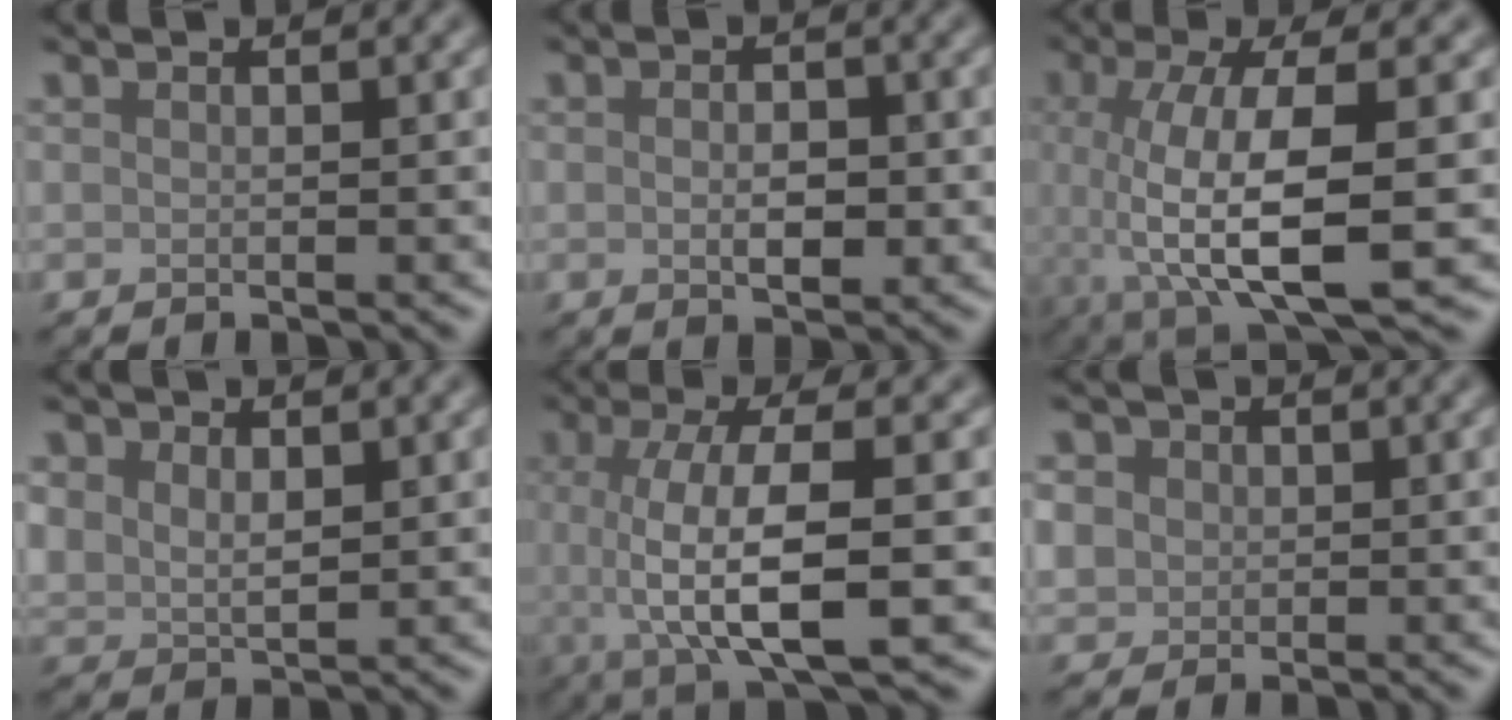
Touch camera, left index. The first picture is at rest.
{"total": 2.5, "force": [-0.2, 1.2, 2.1], "torque": [-0.037, -0.002, -0.003]}
{"total": 9.6, "force": [-1.7, 2.9, 9.0], "torque": [-0.172, -0.010, -0.026]}
{"total": 3.3, "force": [1.3, 2.4, 1.8], "torque": [-0.041, -0.005, 0.027]}
{"total": 8.4, "force": [-0.7, 2.5, 8.0], "torque": [-0.146, -0.004, -0.009]}
{"total": 4.9, "force": [1.6, 4.2, 2.0], "torque": [-0.055, 0.021, 0.018]}